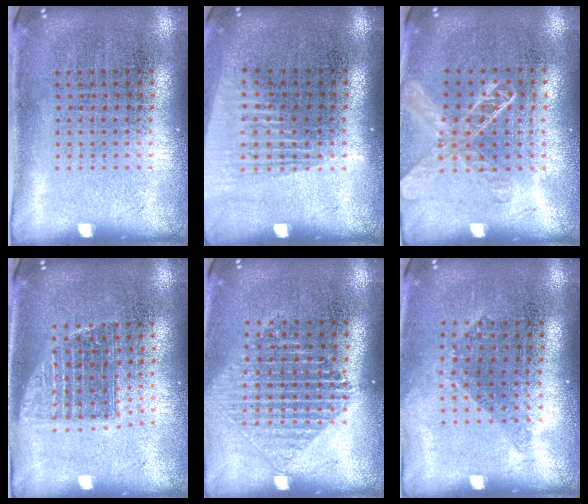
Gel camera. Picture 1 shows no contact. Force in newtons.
{"total": 1.4, "press": 1.2, "slide": 0.7}
{"total": 1.4, "press": 1.3, "slide": 0.5}
{"total": 1.3, "press": 1.1, "slide": 0.7}
{"total": 1.4, "press": 1.3, "slide": 0.6}
{"total": 1.1, "press": 0.9, "slide": 0.7}